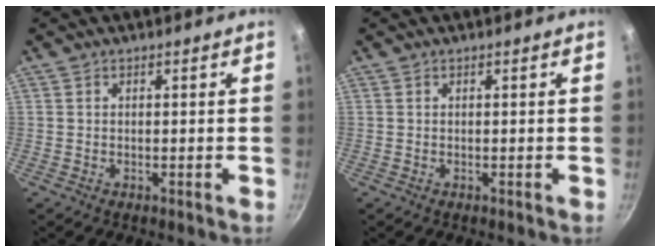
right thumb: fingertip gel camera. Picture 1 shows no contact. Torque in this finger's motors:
{"motor_torque": [0.00, 0.00, 0.00, 0.00, 0.00]}